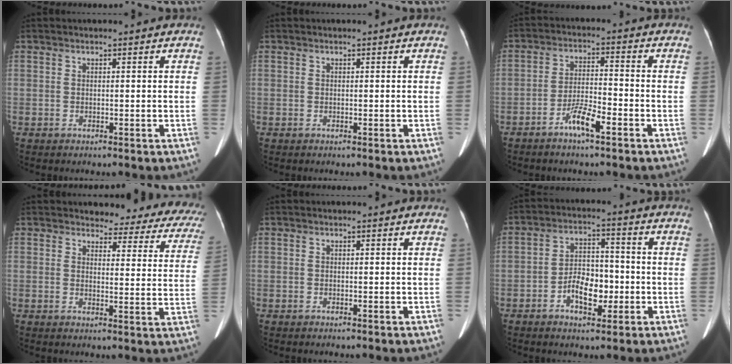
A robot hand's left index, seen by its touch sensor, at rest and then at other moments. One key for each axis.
{"total": 0.0}
{"total": 5.3, "fx": -3.4, "fy": 0.7, "fz": 4.0, "tx": -0.081, "ty": 0.004, "tz": -0.064}
{"total": 15.2, "fx": 14.0, "fy": 4.4, "fz": 4.0, "tx": -0.006, "ty": -0.059, "tz": 0.120}
{"total": 0.0}
{"total": 7.2, "fx": -2.5, "fy": 3.7, "fz": 5.7, "tx": -0.107, "ty": 0.014, "tz": -0.040}